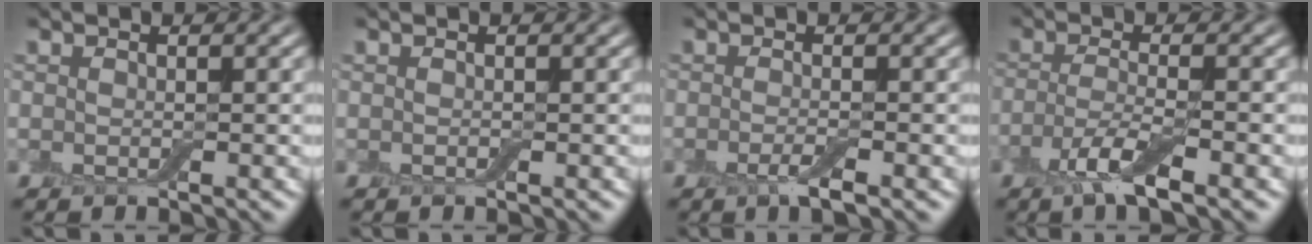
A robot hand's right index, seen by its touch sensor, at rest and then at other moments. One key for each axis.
{"total": 0.0}
{"total": 1.9, "fx": -0.9, "fy": 0.3, "fz": 1.6, "tx": -0.027, "ty": -0.003, "tz": -0.019}
{"total": 3.7, "fx": -1.9, "fy": 0.7, "fz": 3.1, "tx": -0.066, "ty": -0.006, "tz": -0.044}